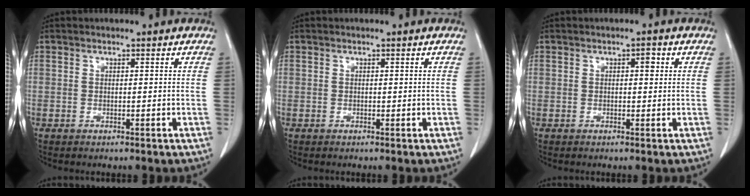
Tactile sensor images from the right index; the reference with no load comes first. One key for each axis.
{"total": 0.0}
{"total": 1.6, "fx": 0.5, "fy": 0.7, "fz": 1.3, "tx": -0.013, "ty": 0.003, "tz": 0.005}